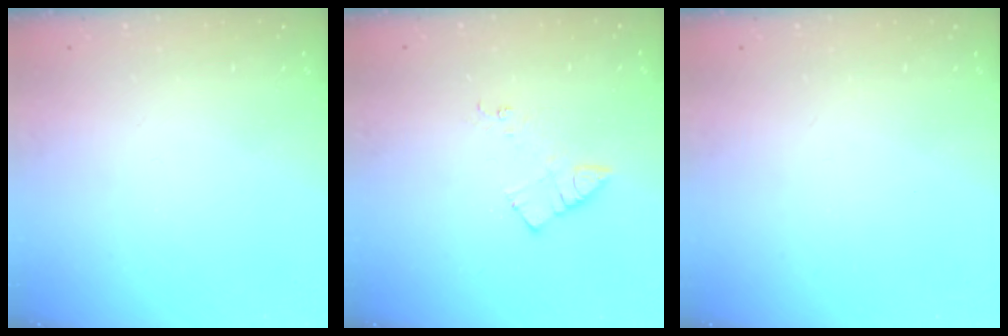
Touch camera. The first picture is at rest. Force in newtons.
{"total": 5.2, "press": 5.2, "slide": 0.7}
{"total": 2.1, "press": 2.0, "slide": 0.4}